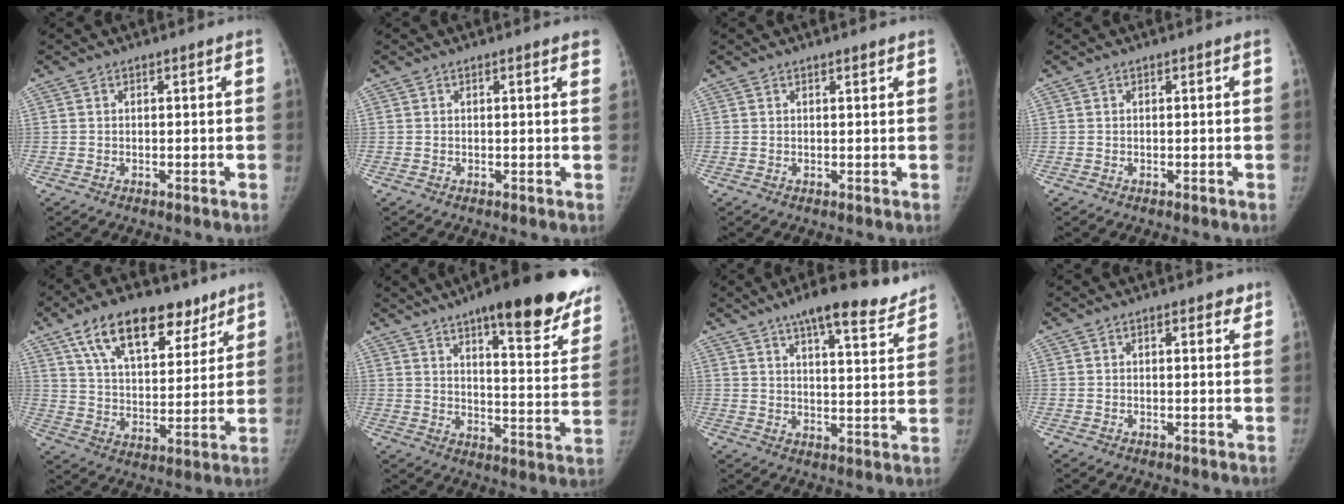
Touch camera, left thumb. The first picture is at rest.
{"total": 2.3, "force": [1.6, 0.3, 1.7], "torque": [-0.013, 0.001, 0.014]}
{"total": 1.0, "force": [0.8, 0.2, 0.5], "torque": [-0.004, -0.004, 0.012]}
{"total": 0.0}
{"total": 18.5, "force": [11.3, 9.4, 11.2], "torque": [-0.139, -0.034, 0.191]}
{"total": 26.1, "force": [17.6, 6.5, 18.1], "torque": [-0.209, -0.071, 0.231]}
{"total": 14.8, "force": [11.5, 3.5, 8.6], "torque": [-0.093, -0.052, 0.159]}
{"total": 2.6, "force": [1.5, 1.3, 1.7], "torque": [-0.009, -0.004, 0.016]}